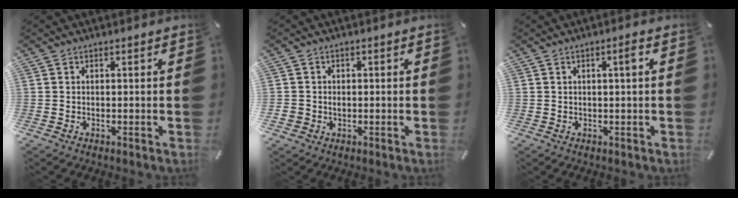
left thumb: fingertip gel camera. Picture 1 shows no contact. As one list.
[{"total": 2.7, "force": [-0.4, 2.6, 0.6], "torque": [-0.010, 0.004, -0.010]}, {"total": 2.4, "force": [0.6, 0.1, 2.3], "torque": [-0.044, 0.003, 0.006]}]